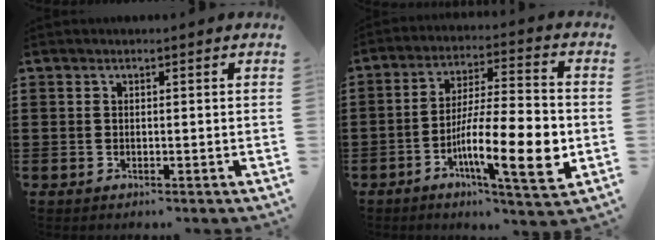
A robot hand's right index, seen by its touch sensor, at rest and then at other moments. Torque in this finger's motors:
{"motor_torque": [2.14, 0.00, 1.05, 0.18]}